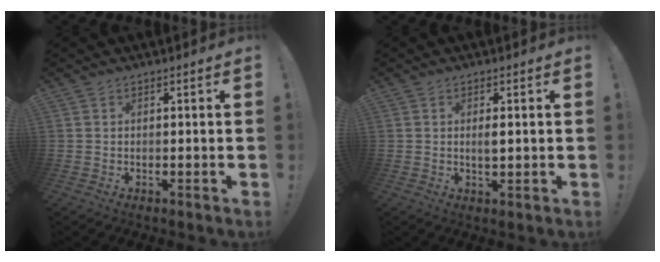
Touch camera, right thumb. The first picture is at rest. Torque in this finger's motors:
{"motor_torque": [-0.29, 0.02, -0.23, -0.01, 0.02]}